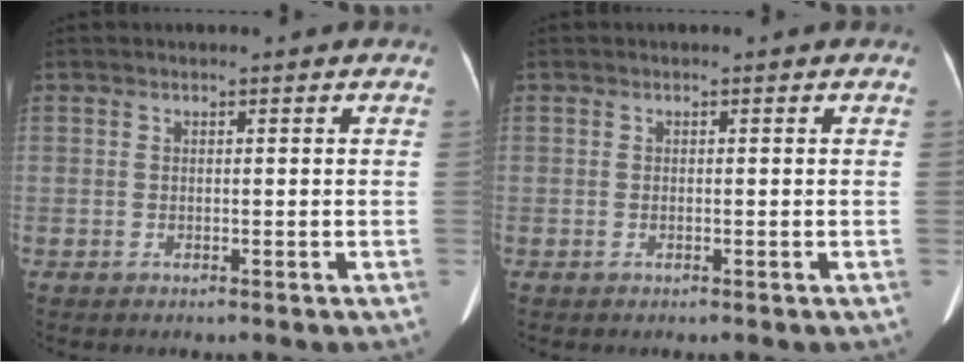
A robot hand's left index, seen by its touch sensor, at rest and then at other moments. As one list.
[{"total": 0.0}]